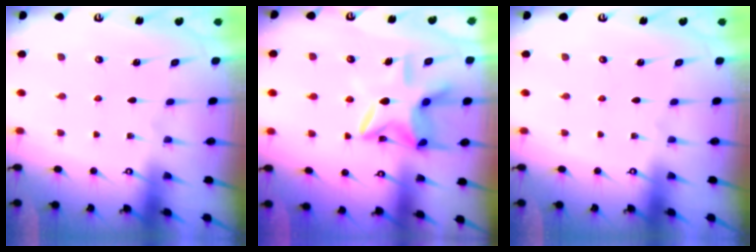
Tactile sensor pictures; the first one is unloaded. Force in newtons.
{"total": 12.7, "press": 12.6, "slide": 1.0}
{"total": 0.0}